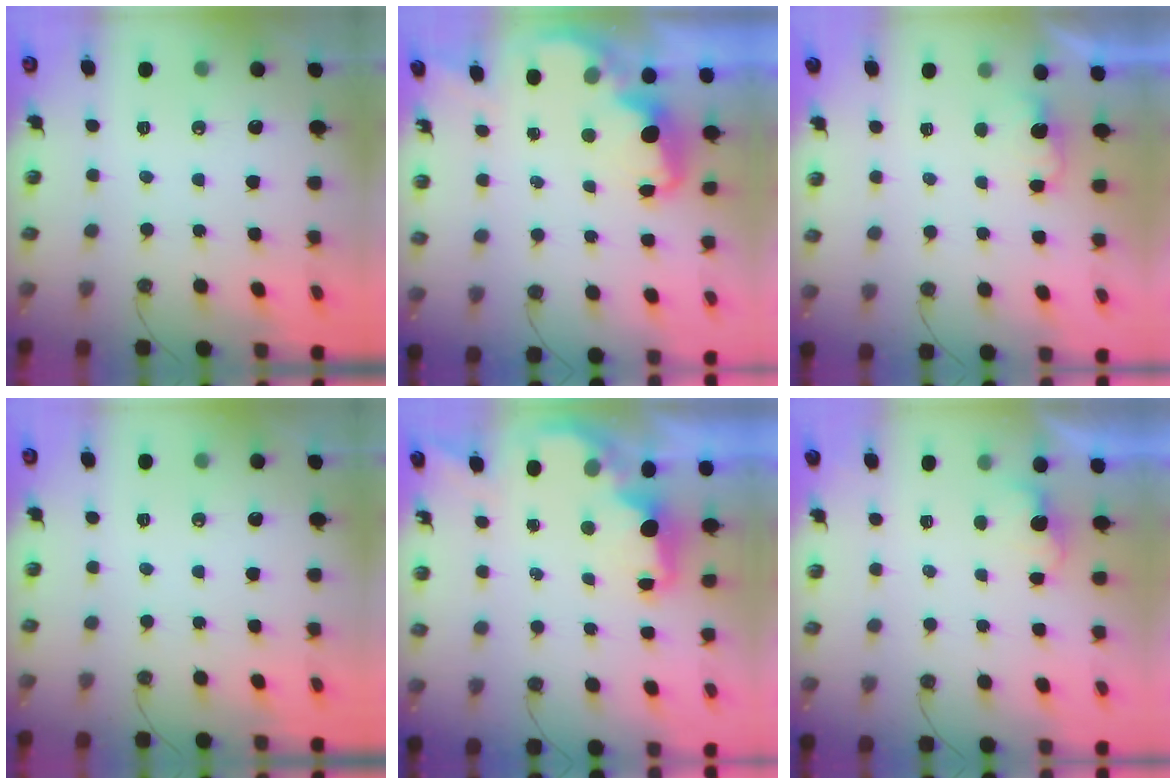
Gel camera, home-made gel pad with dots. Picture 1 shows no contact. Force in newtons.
{"total": 2.2, "press": 2.1, "slide": 0.6}
{"total": 1.6, "press": 1.4, "slide": 0.8}
{"total": 0.0}
{"total": 1.9, "press": 1.8, "slide": 0.7}
{"total": 1.5, "press": 1.3, "slide": 0.8}